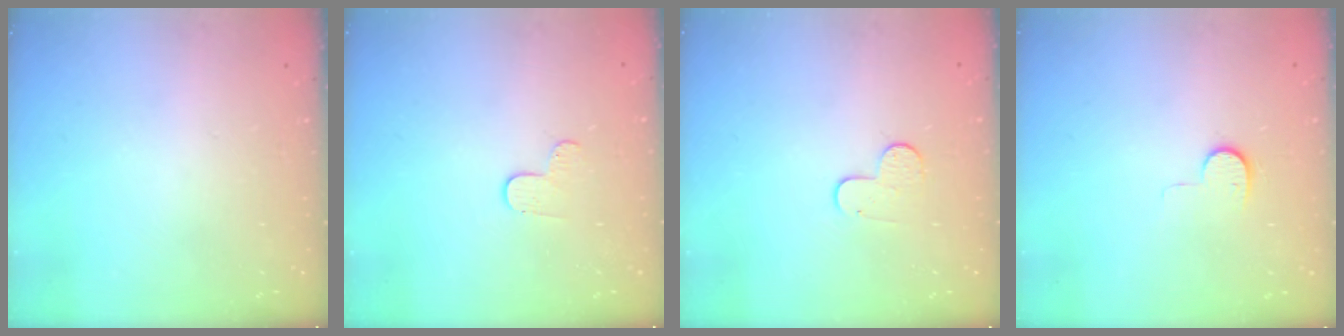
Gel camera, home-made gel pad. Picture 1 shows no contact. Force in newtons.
{"total": 3.9, "press": 3.9, "slide": 0.4}
{"total": 7.1, "press": 7.1, "slide": 0.6}
{"total": 6.2, "press": 6.2, "slide": 0.6}